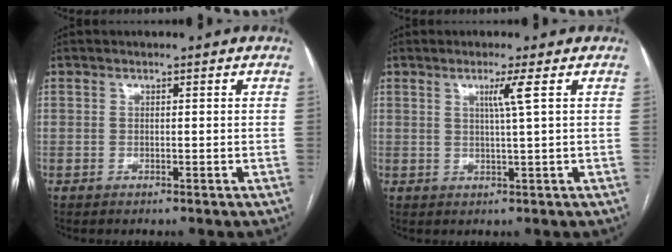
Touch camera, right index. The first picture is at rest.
{"total": 2.8, "force": [1.0, -1.0, 2.5], "torque": [-0.047, -0.005, 0.020]}